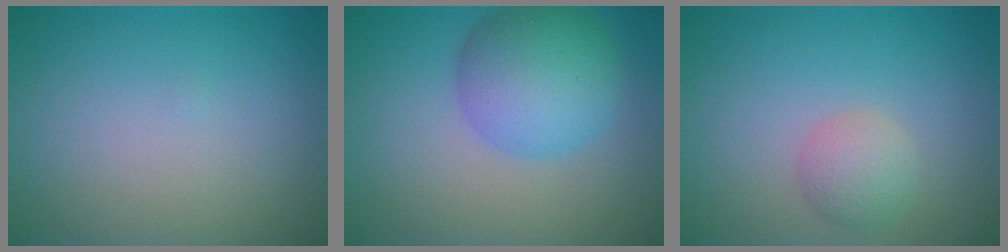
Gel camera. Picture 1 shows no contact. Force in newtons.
{"total": 6.8, "press": 6.8, "slide": 0.2}
{"total": 2.2, "press": 2.2, "slide": 0.1}